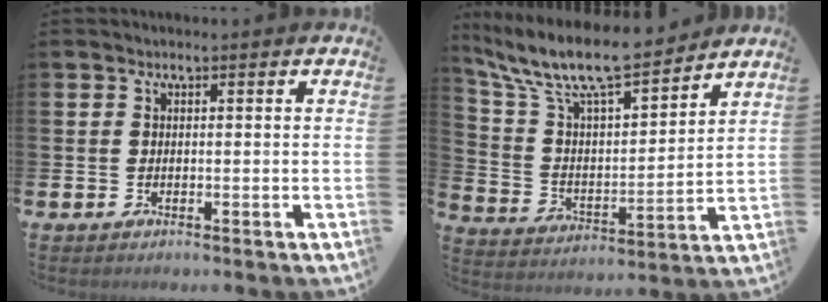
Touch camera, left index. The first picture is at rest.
{"total": 11.6, "force": [10.3, 2.5, 4.8], "torque": [-0.135, -0.065, 0.177]}